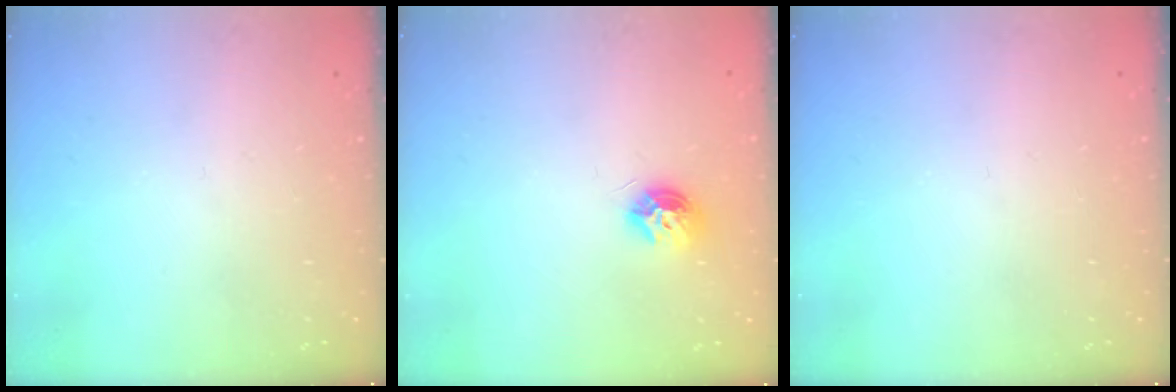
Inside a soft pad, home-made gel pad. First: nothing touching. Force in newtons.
{"total": 8.9, "press": 8.9, "slide": 0.2}
{"total": 0.0}